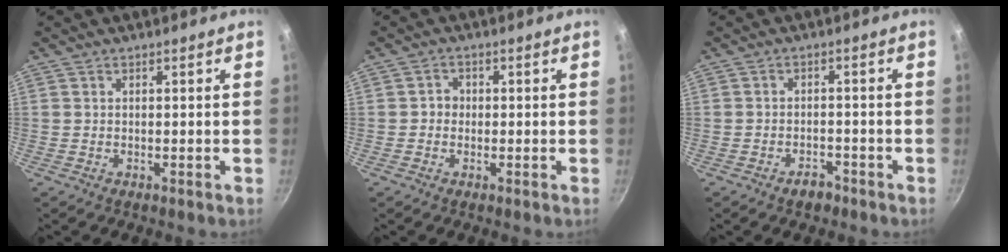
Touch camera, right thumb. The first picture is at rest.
{"total": 2.1, "force": [-0.3, 1.9, 0.8], "torque": [-0.002, 0.007, -0.008]}
{"total": 3.0, "force": [-2.2, 1.7, 1.2], "torque": [-0.009, 0.025, -0.026]}